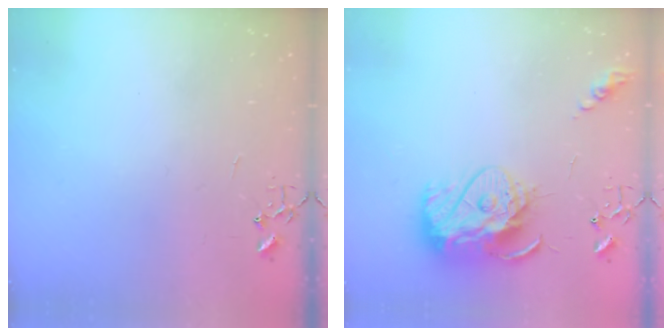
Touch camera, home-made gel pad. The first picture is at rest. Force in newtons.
{"total": 14.3, "press": 14.2, "slide": 1.3}